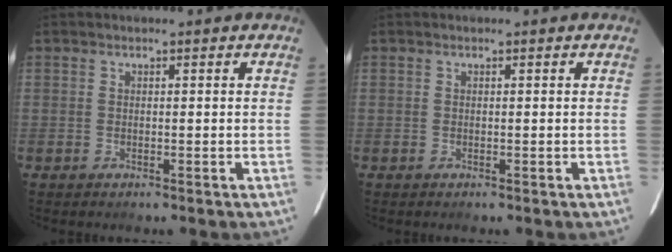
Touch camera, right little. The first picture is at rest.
{"total": 0.0}